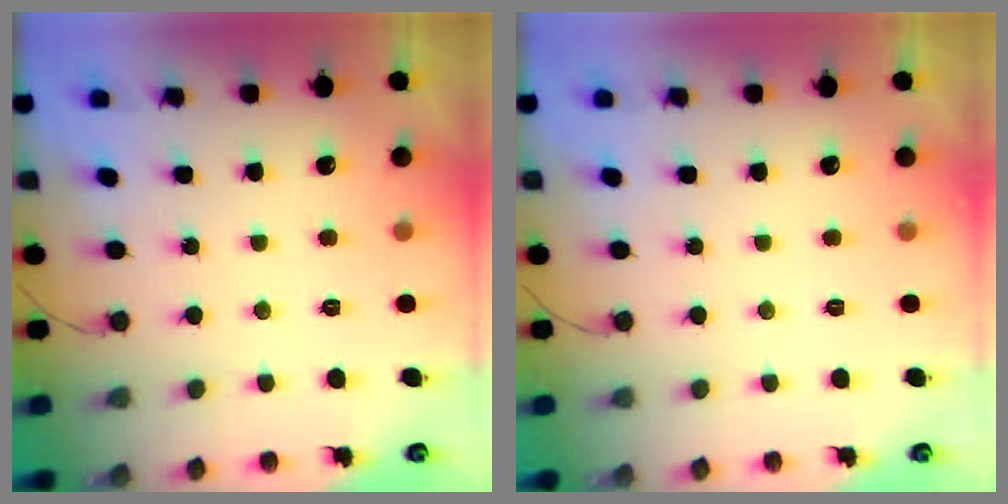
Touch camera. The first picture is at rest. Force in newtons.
{"total": 0.0}